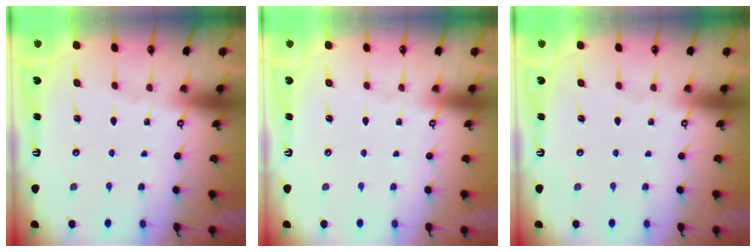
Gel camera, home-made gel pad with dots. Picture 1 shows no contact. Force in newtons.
{"total": 0.0}
{"total": 0.0}